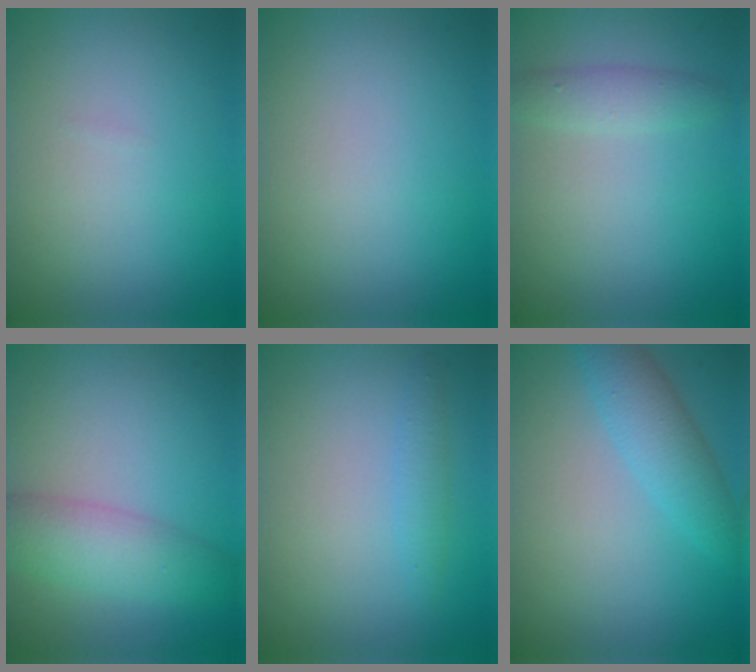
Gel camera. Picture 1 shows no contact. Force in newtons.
{"total": 0.0}
{"total": 1.9, "press": 1.9, "slide": 0.1}
{"total": 4.5, "press": 4.5, "slide": 0.2}
{"total": 1.3, "press": 1.3, "slide": 0.0}
{"total": 3.5, "press": 3.5, "slide": 0.2}